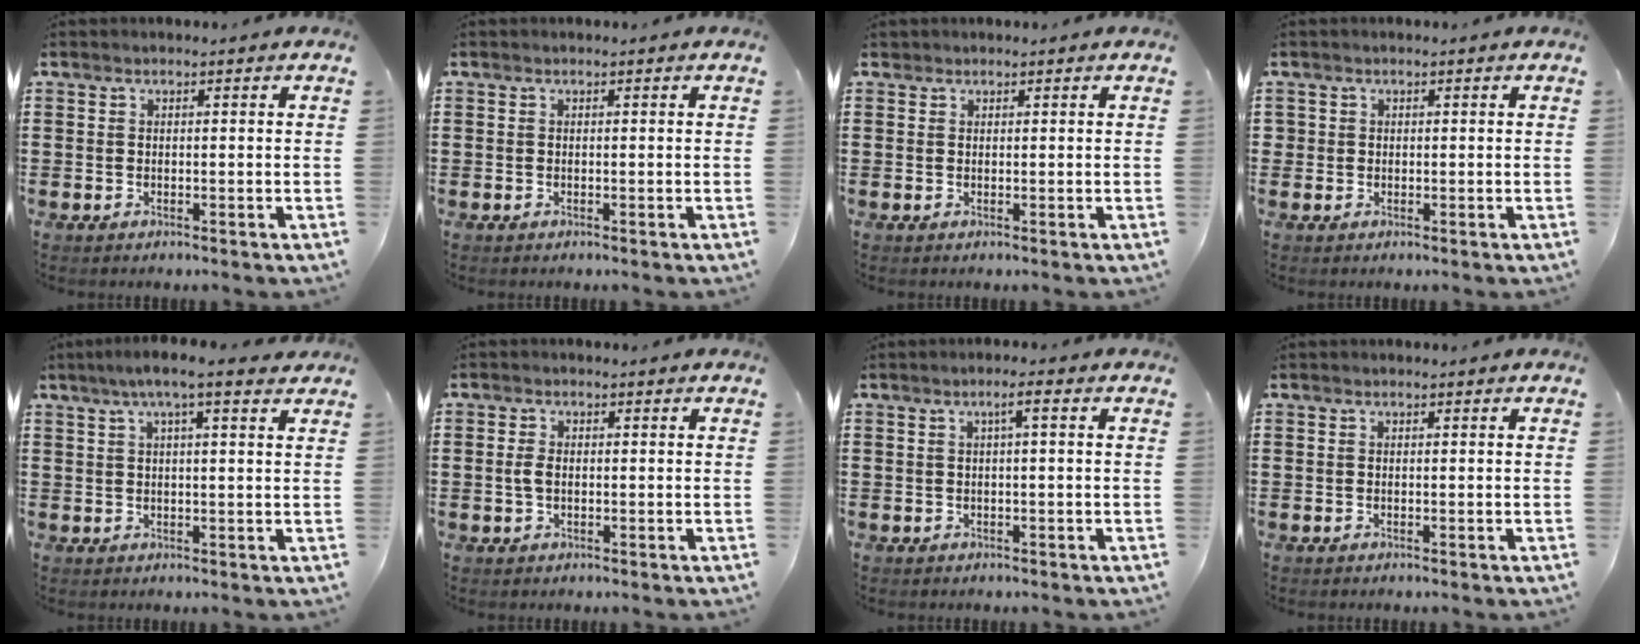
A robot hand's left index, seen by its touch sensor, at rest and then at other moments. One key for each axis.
{"total": 0.0}
{"total": 0.7, "fx": 0.6, "fy": 0.4, "fz": 0.1, "tx": -0.004, "ty": 0.003, "tz": 0.011}
{"total": 0.9, "fx": 0.2, "fy": 0.9, "fz": 0.1, "tx": -0.005, "ty": 0.004, "tz": 0.004}
{"total": 4.7, "fx": 3.1, "fy": 0.3, "fz": 3.6, "tx": -0.076, "ty": 0.004, "tz": 0.053}
{"total": 2.3, "fx": -0.1, "fy": 1.5, "fz": 1.7, "tx": -0.051, "ty": -0.001, "tz": -0.006}
{"total": 2.1, "fx": 0.2, "fy": 0.2, "fz": 2.1, "tx": -0.040, "ty": 0.004, "tz": 0.002}
{"total": 0.0}